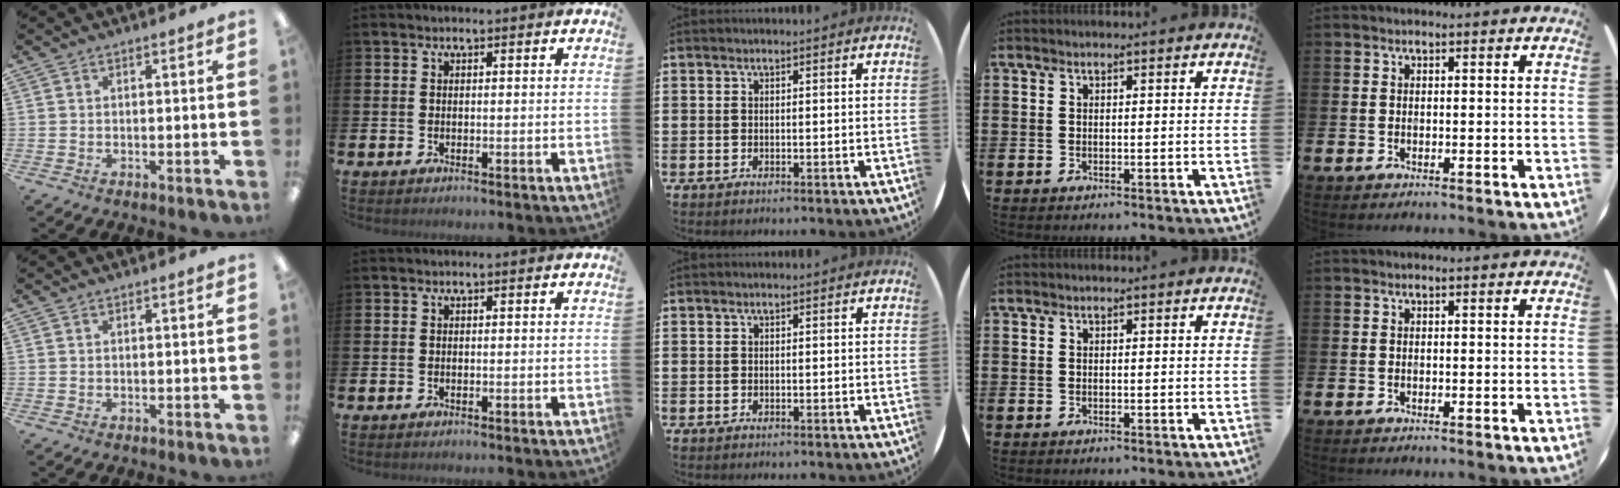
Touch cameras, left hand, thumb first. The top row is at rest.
{}